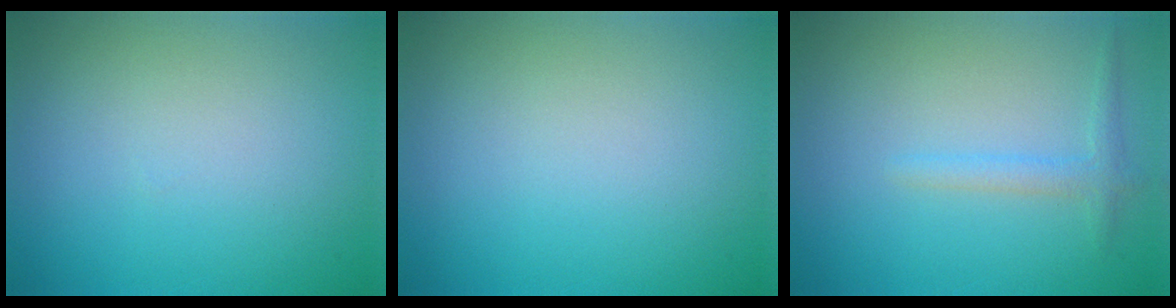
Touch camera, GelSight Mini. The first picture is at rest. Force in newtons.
{"total": 0.0}
{"total": 1.5, "press": 1.5, "slide": 0.2}